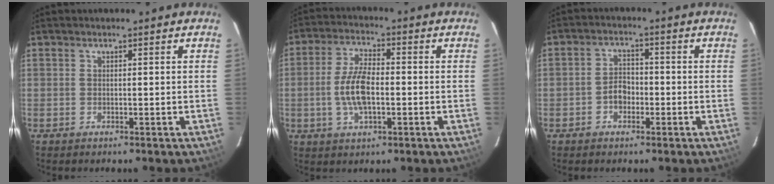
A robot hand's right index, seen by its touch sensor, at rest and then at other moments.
{"total": 8.5, "force": [-1.5, 3.6, 7.6], "torque": [-0.156, 0.006, -0.027]}
{"total": 3.8, "force": [-1.5, 2.8, 2.0], "torque": [-0.038, 0.011, -0.025]}